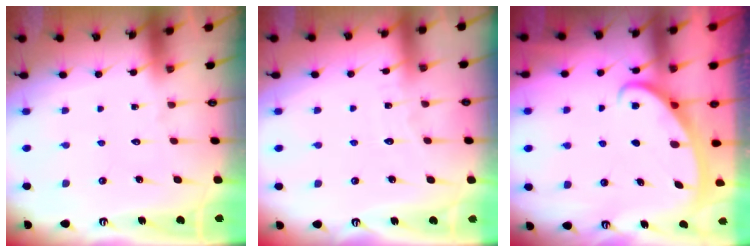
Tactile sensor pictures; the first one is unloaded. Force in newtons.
{"total": 2.9, "press": 2.9, "slide": 0.4}
{"total": 2.6, "press": 2.6, "slide": 0.4}